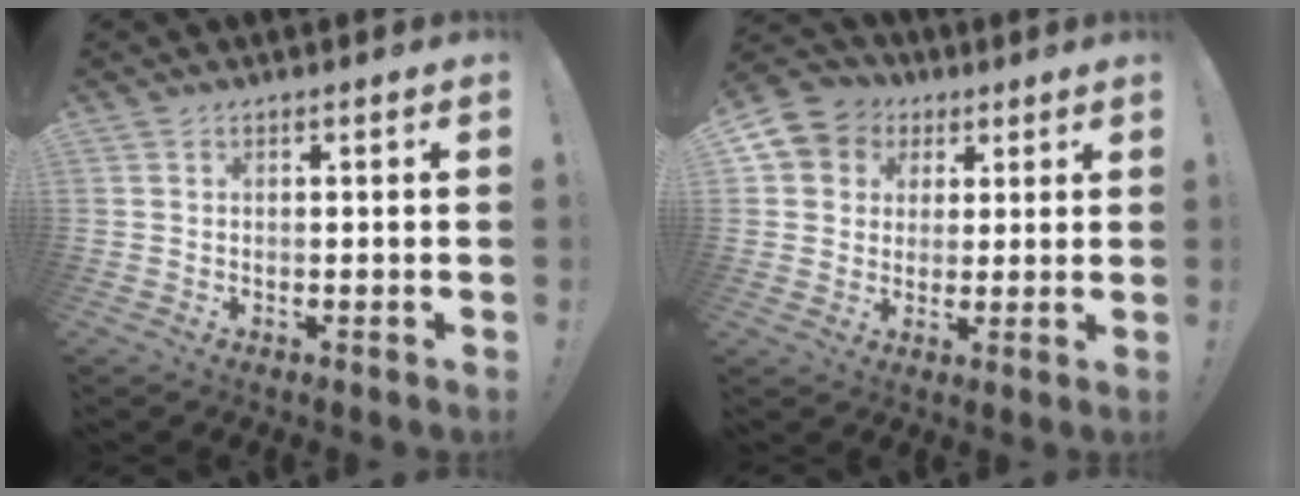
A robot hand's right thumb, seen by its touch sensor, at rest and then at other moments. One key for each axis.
{"total": 8.0, "fx": 2.4, "fy": 7.4, "fz": 2.0, "tx": -0.026, "ty": -0.009, "tz": 0.052}